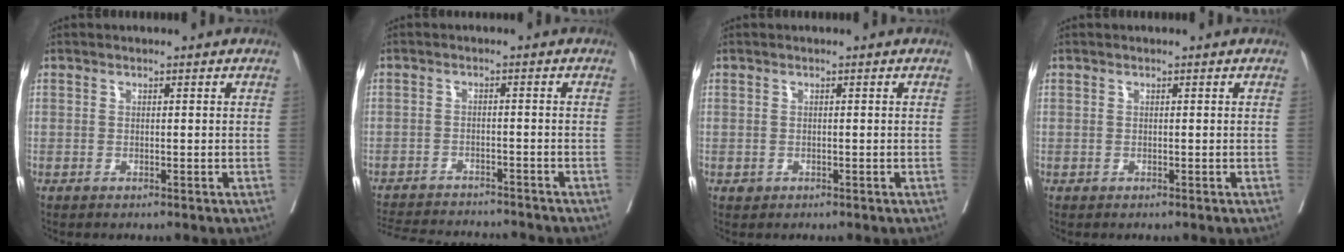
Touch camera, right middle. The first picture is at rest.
{"total": 13.2, "force": [-12.4, 2.2, 3.9], "torque": [-0.076, -0.002, -0.171]}
{"total": 0.6, "force": [-0.2, 0.6, 0.1], "torque": [-0.002, 0.002, -0.001]}
{"total": 0.0}